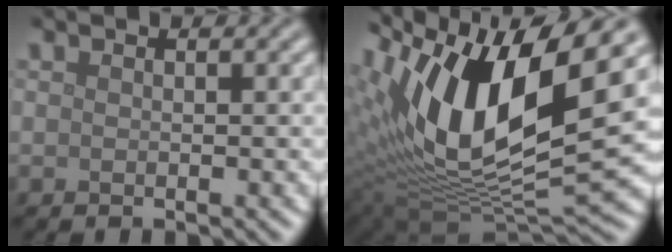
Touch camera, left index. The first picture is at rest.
{"total": 14.4, "force": [4.9, 5.3, 12.5], "torque": [-0.234, 0.002, 0.088]}